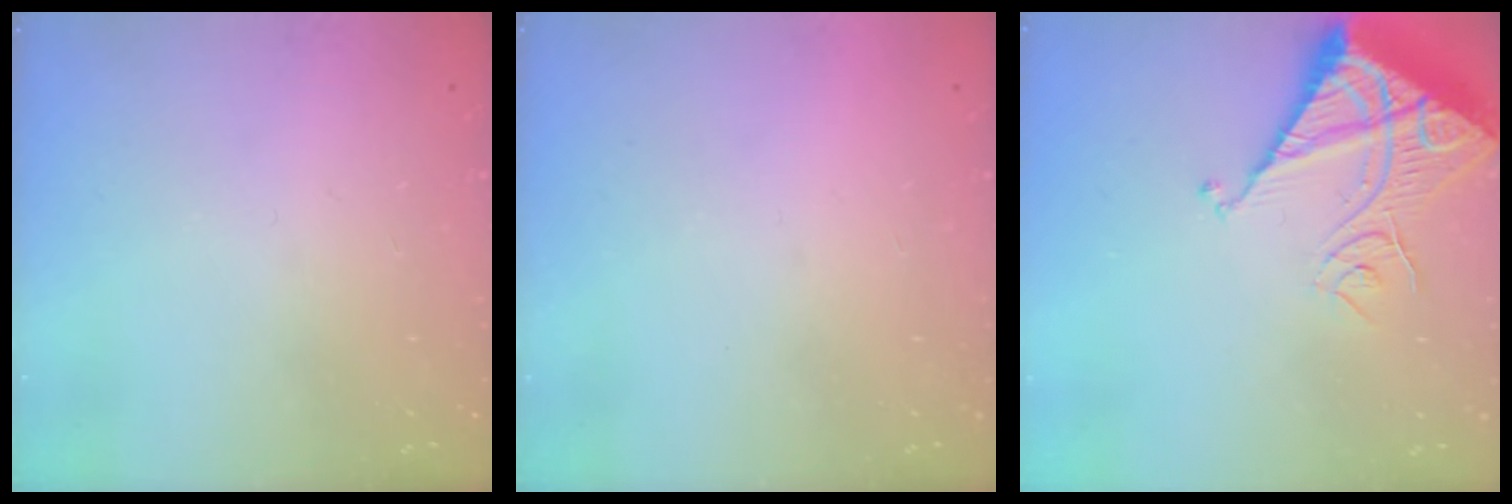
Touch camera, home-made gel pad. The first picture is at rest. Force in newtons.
{"total": 1.5, "press": 1.5, "slide": 0.1}
{"total": 13.1, "press": 13.0, "slide": 1.5}